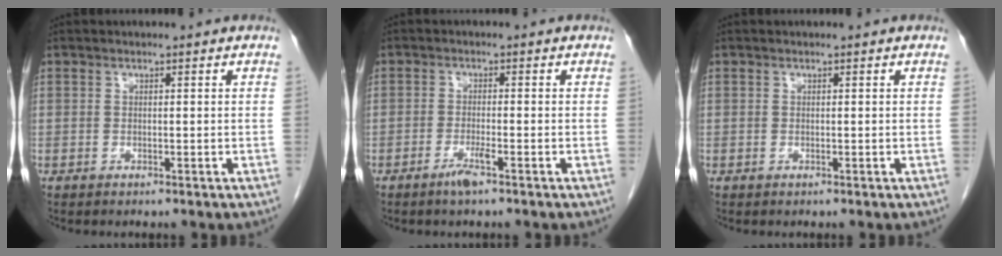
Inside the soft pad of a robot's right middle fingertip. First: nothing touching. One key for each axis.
{"total": 2.5, "fx": -1.7, "fy": -0.1, "fz": 1.8, "tx": -0.038, "ty": -0.004, "tz": -0.033}
{"total": 0.0}